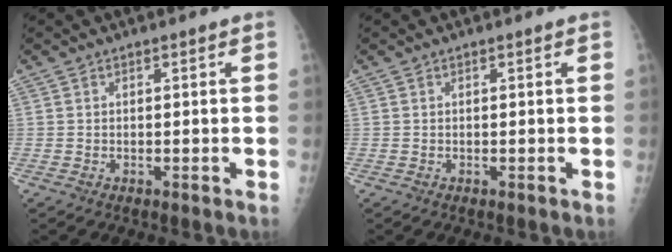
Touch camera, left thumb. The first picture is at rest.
{"total": 0.0}